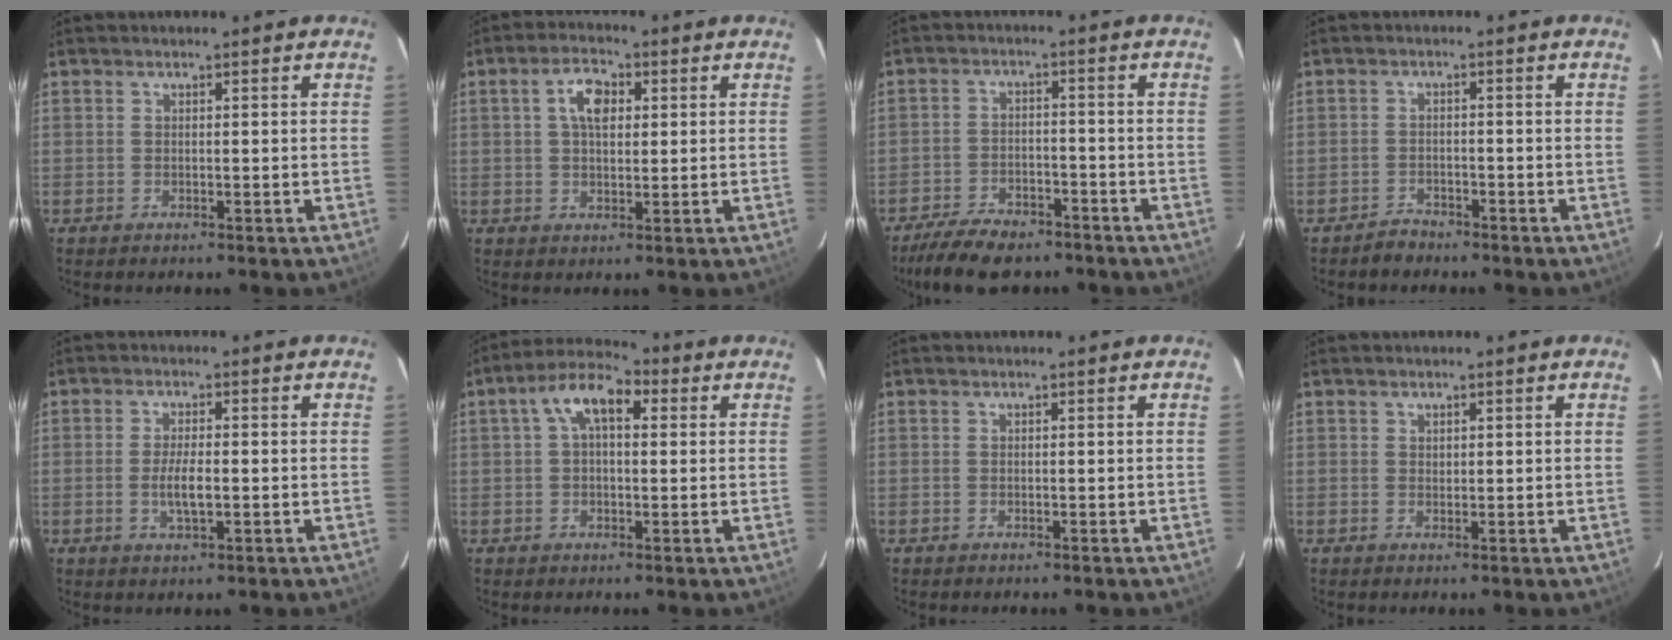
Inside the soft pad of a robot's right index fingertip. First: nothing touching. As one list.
[{"total": 5.6, "force": [1.5, 3.2, 4.4], "torque": [-0.078, 0.017, 0.029]}, {"total": 11.3, "force": [-9.0, 4.7, 5.0], "torque": [-0.124, -0.004, -0.143]}, {"total": 2.6, "force": [-2.1, 1.5, -0.2], "torque": [0.002, 0.012, -0.036]}, {"total": 4.2, "force": [-0.8, 1.1, 4.0], "torque": [-0.078, -0.005, -0.013]}, {"total": 8.4, "force": [2.4, 4.4, 6.7], "torque": [-0.125, 0.033, 0.035]}, {"total": 0.0}, {"total": 0.9, "force": [0.5, 0.7, 0.2], "torque": [-0.001, 0.004, 0.008]}]